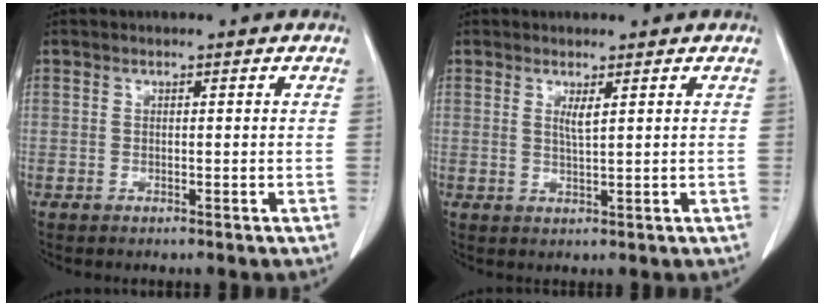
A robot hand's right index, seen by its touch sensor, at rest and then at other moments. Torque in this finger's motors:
{"motor_torque": [0.02, 0.00, 0.00, 0.03]}